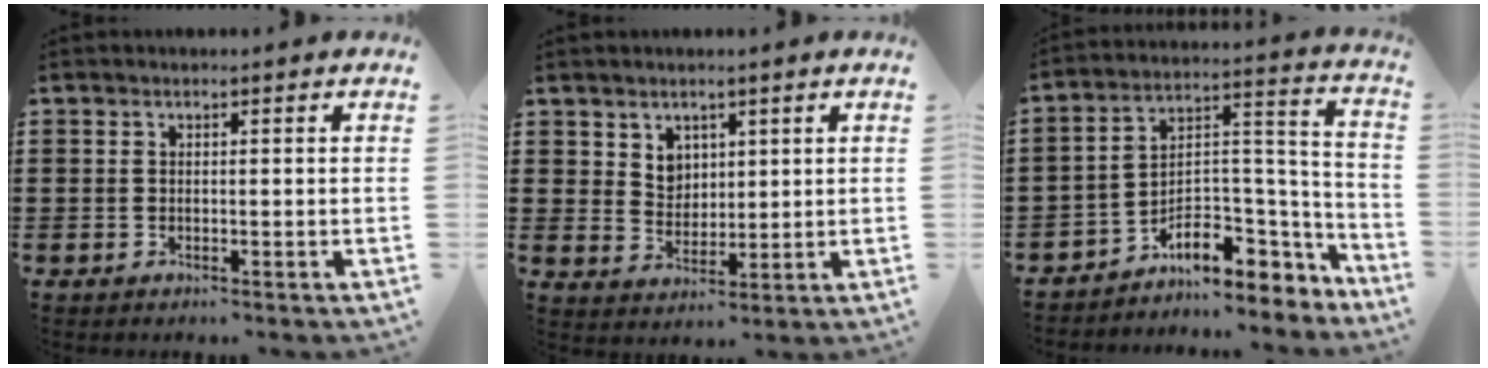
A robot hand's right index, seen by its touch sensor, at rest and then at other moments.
{"total": 3.9, "force": [2.6, 2.8, 0.8], "torque": [-0.029, 0.005, 0.050]}
{"total": 7.4, "force": [-5.1, 4.2, 3.4], "torque": [-0.064, -0.007, -0.091]}